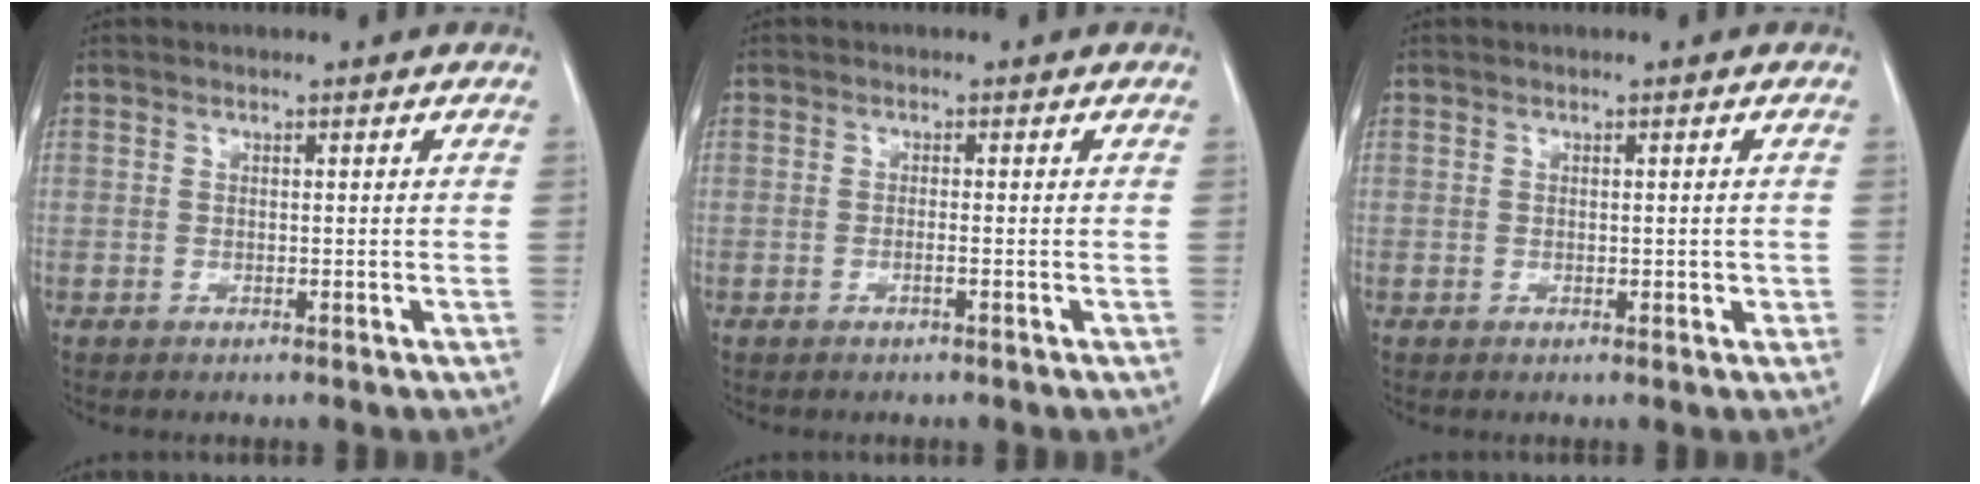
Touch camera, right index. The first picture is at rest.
{"total": 0.8, "force": [-0.4, -0.1, 0.7], "torque": [-0.014, 0.001, -0.007]}
{"total": 1.3, "force": [-0.1, 0.7, 1.1], "torque": [-0.016, -0.001, 0.001]}